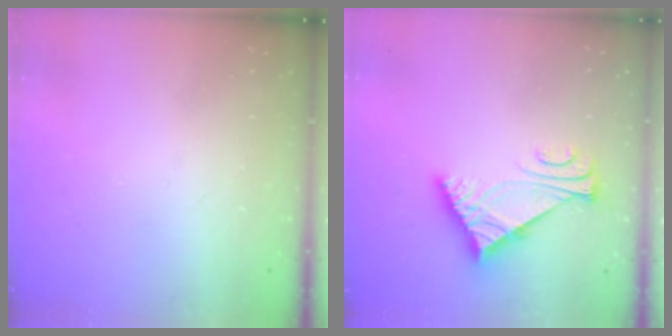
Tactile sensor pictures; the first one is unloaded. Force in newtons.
{"total": 7.9, "press": 7.7, "slide": 1.5}